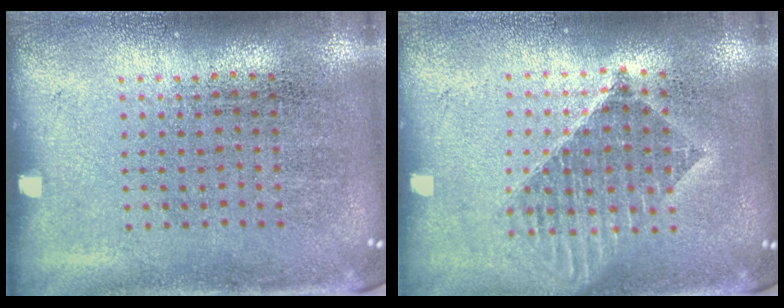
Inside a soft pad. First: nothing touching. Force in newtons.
{"total": 1.5, "press": 1.3, "slide": 0.8}